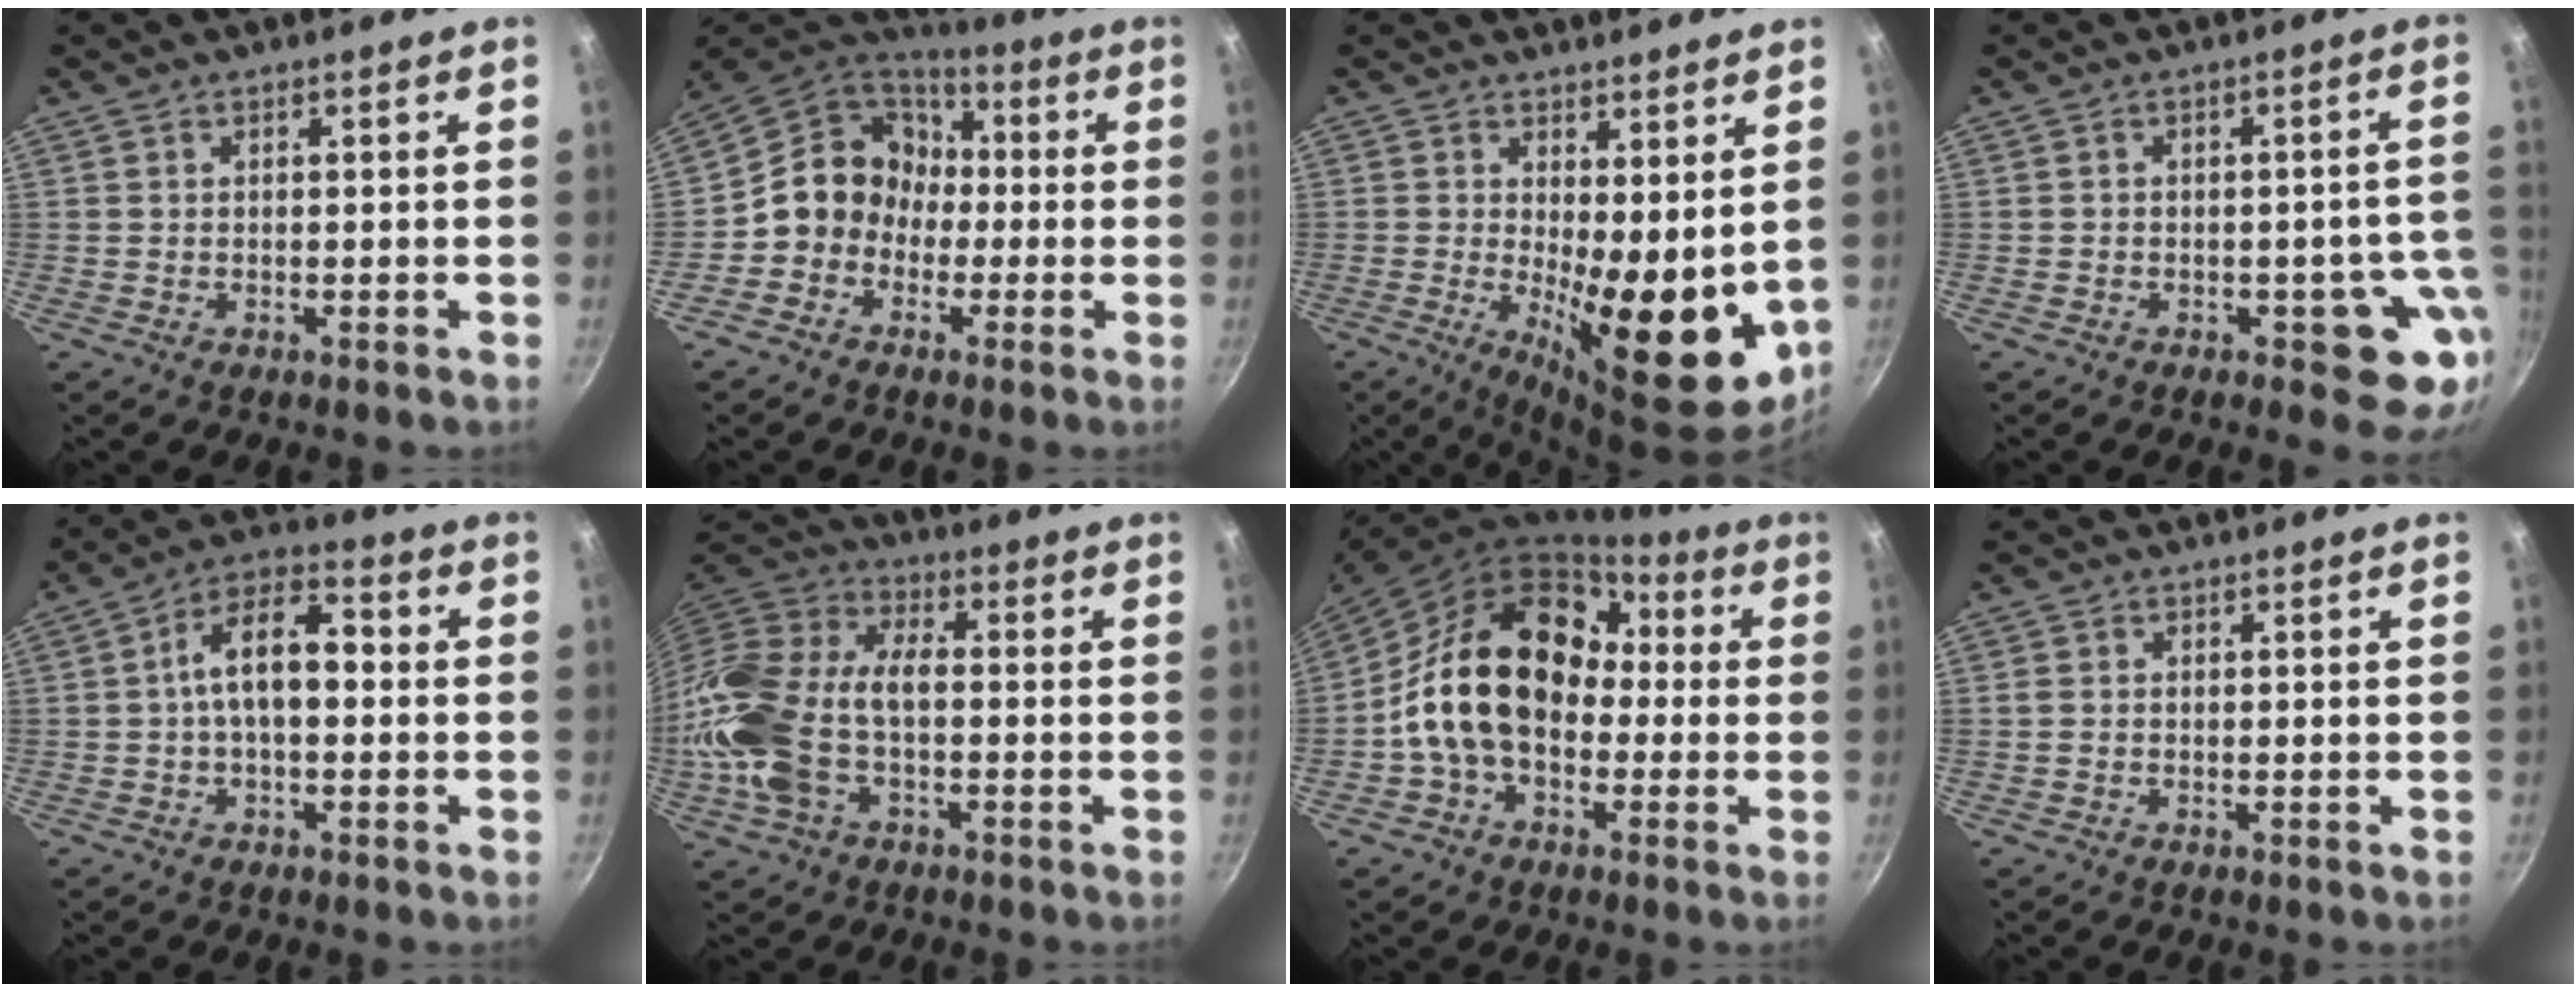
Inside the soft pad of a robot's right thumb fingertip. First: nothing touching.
{"total": 12.3, "force": [-1.4, 11.1, 5.1], "torque": [-0.039, 0.044, -0.047]}
{"total": 13.3, "force": [0.9, 5.1, 12.3], "torque": [-0.139, -0.032, 0.026]}
{"total": 8.5, "force": [-3.2, 4.8, 6.2], "torque": [-0.012, 0.025, -0.036]}
{"total": 10.5, "force": [0.1, 5.8, 8.8], "torque": [-0.126, 0.038, -0.011]}
{"total": 19.9, "force": [-3.5, 11.8, 15.6], "torque": [-0.320, 0.034, -0.081]}
{"total": 19.6, "force": [-0.3, 14.1, 13.7], "torque": [-0.202, 0.057, -0.019]}
{"total": 1.1, "force": [-0.1, 0.9, 0.6], "torque": [-0.015, 0.003, -0.003]}